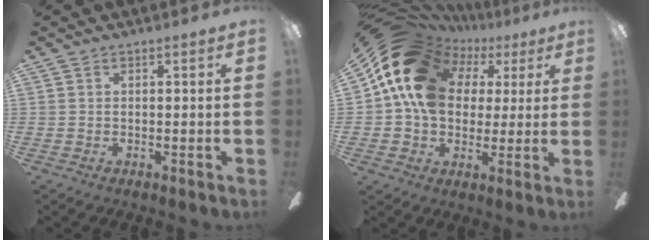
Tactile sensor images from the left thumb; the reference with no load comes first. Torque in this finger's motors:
{"motor_torque": [0.06, 1.28, 1.49, -1.28, 0.50]}